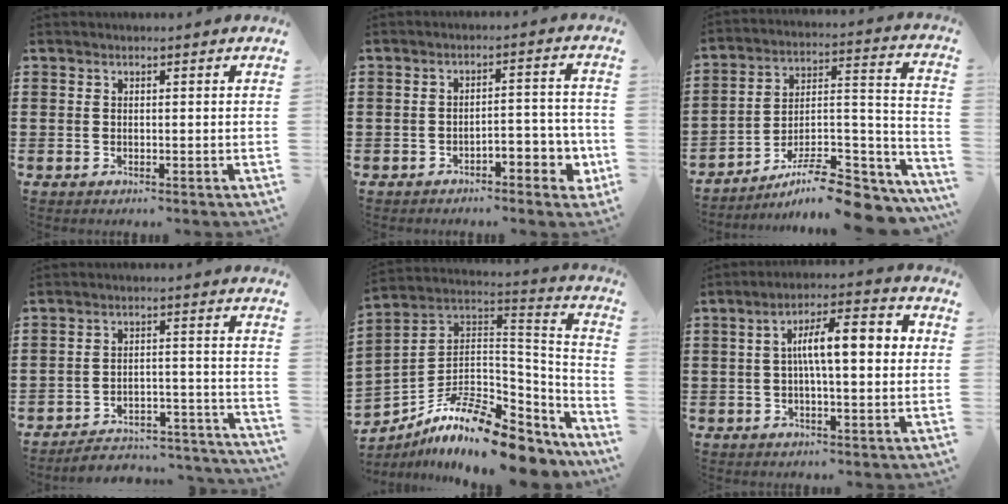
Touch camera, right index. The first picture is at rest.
{"total": 4.2, "force": [-2.6, 1.8, 2.7], "torque": [-0.038, 0.009, -0.051]}
{"total": 10.4, "force": [-8.4, 2.2, 5.7], "torque": [-0.079, 0.022, -0.156]}
{"total": 4.4, "force": [-4.1, 1.0, 1.1], "torque": [-0.022, 0.003, -0.086]}
{"total": 13.9, "force": [-9.7, 4.4, 8.9], "torque": [-0.171, 0.030, -0.175]}
{"total": 9.3, "force": [0.7, 2.6, 8.9], "torque": [-0.154, 0.013, 0.005]}